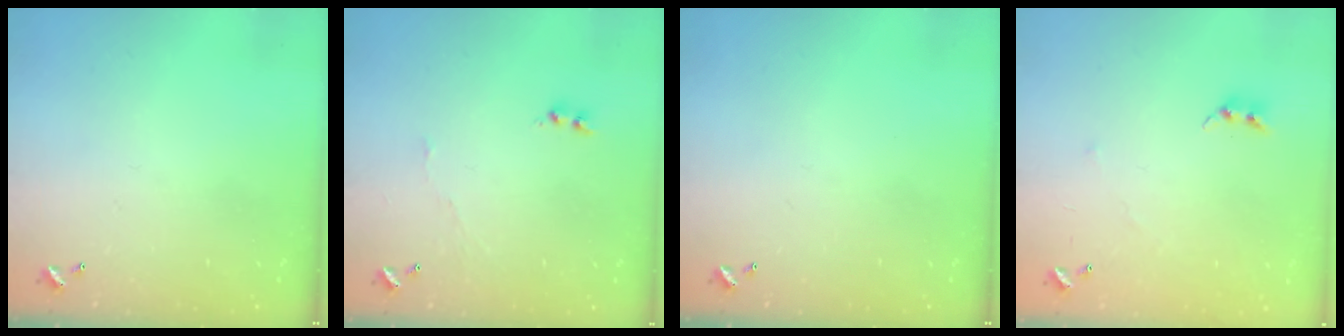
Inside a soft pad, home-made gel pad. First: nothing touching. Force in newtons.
{"total": 3.8, "press": 3.7, "slide": 0.6}
{"total": 0.0}
{"total": 5.5, "press": 5.5, "slide": 0.7}